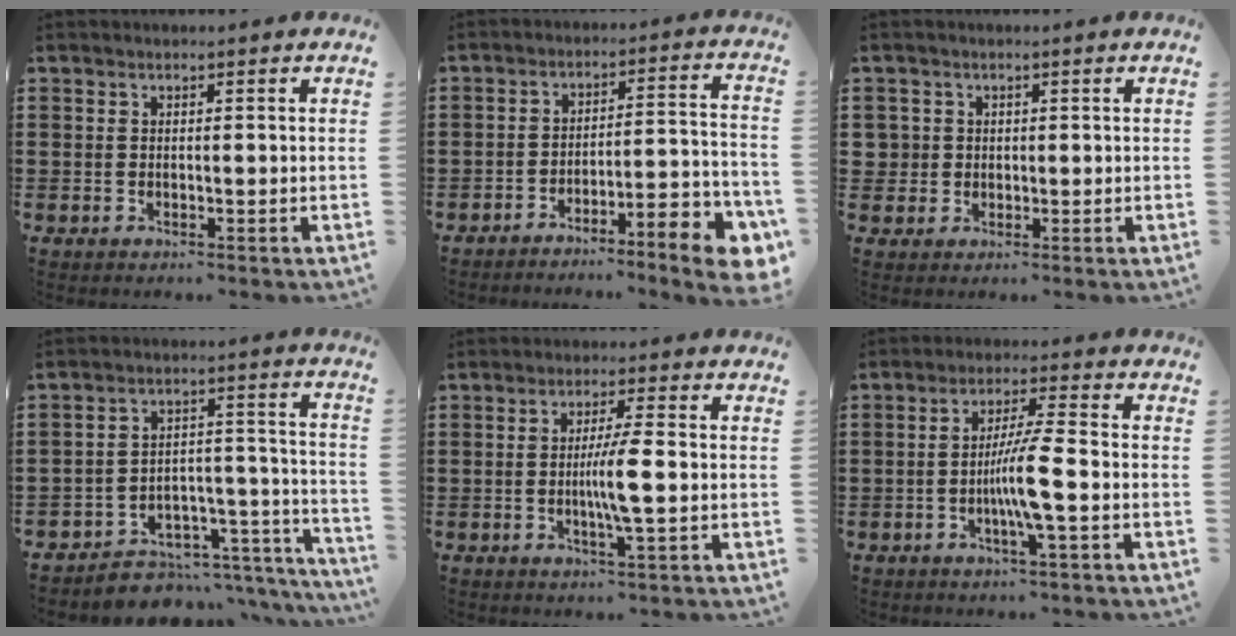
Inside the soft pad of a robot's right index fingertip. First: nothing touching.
{"total": 7.5, "force": [-6.4, 0.6, 3.9], "torque": [-0.053, 0.007, -0.120]}
{"total": 2.1, "force": [0.1, 2.1, 0.2], "torque": [-0.015, 0.010, -0.001]}
{"total": 4.6, "force": [-3.7, 2.4, 1.0], "torque": [-0.026, 0.002, -0.071]}
{"total": 5.4, "force": [-0.7, -0.1, 5.4], "torque": [-0.101, -0.010, -0.019]}
{"total": 7.1, "force": [-1.9, 0.0, 6.9], "torque": [-0.131, -0.011, -0.042]}